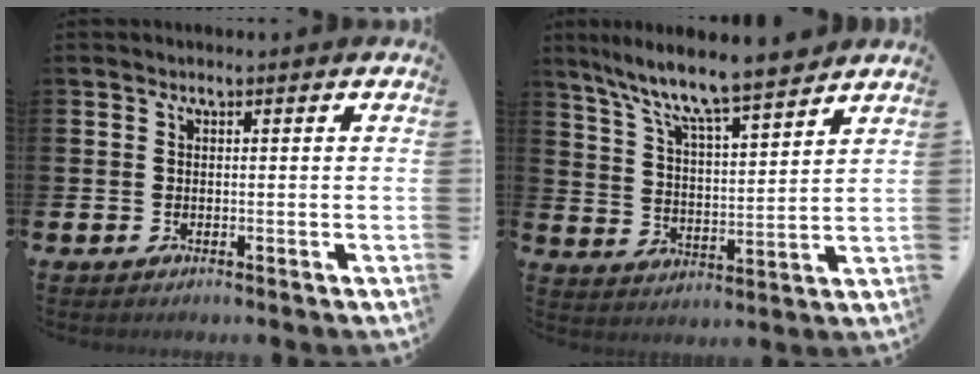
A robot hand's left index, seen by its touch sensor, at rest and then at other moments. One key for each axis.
{"total": 8.8, "fx": 8.1, "fy": 0.5, "fz": 3.4, "tx": -0.104, "ty": -0.054, "tz": 0.141}